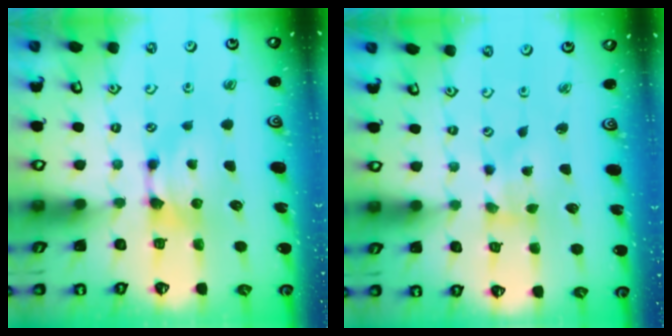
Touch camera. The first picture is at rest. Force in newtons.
{"total": 1.8, "press": 1.5, "slide": 1.1}